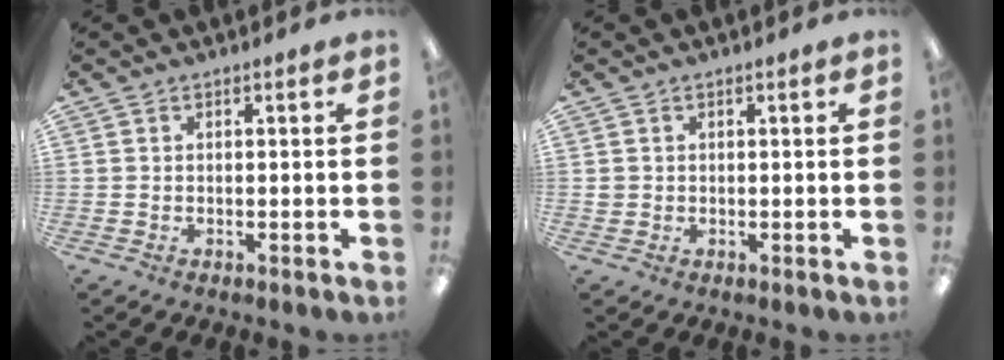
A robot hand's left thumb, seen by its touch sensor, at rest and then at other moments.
{"total": 1.2, "force": [0.3, 1.2, 0.3], "torque": [-0.007, 0.005, 0.004]}